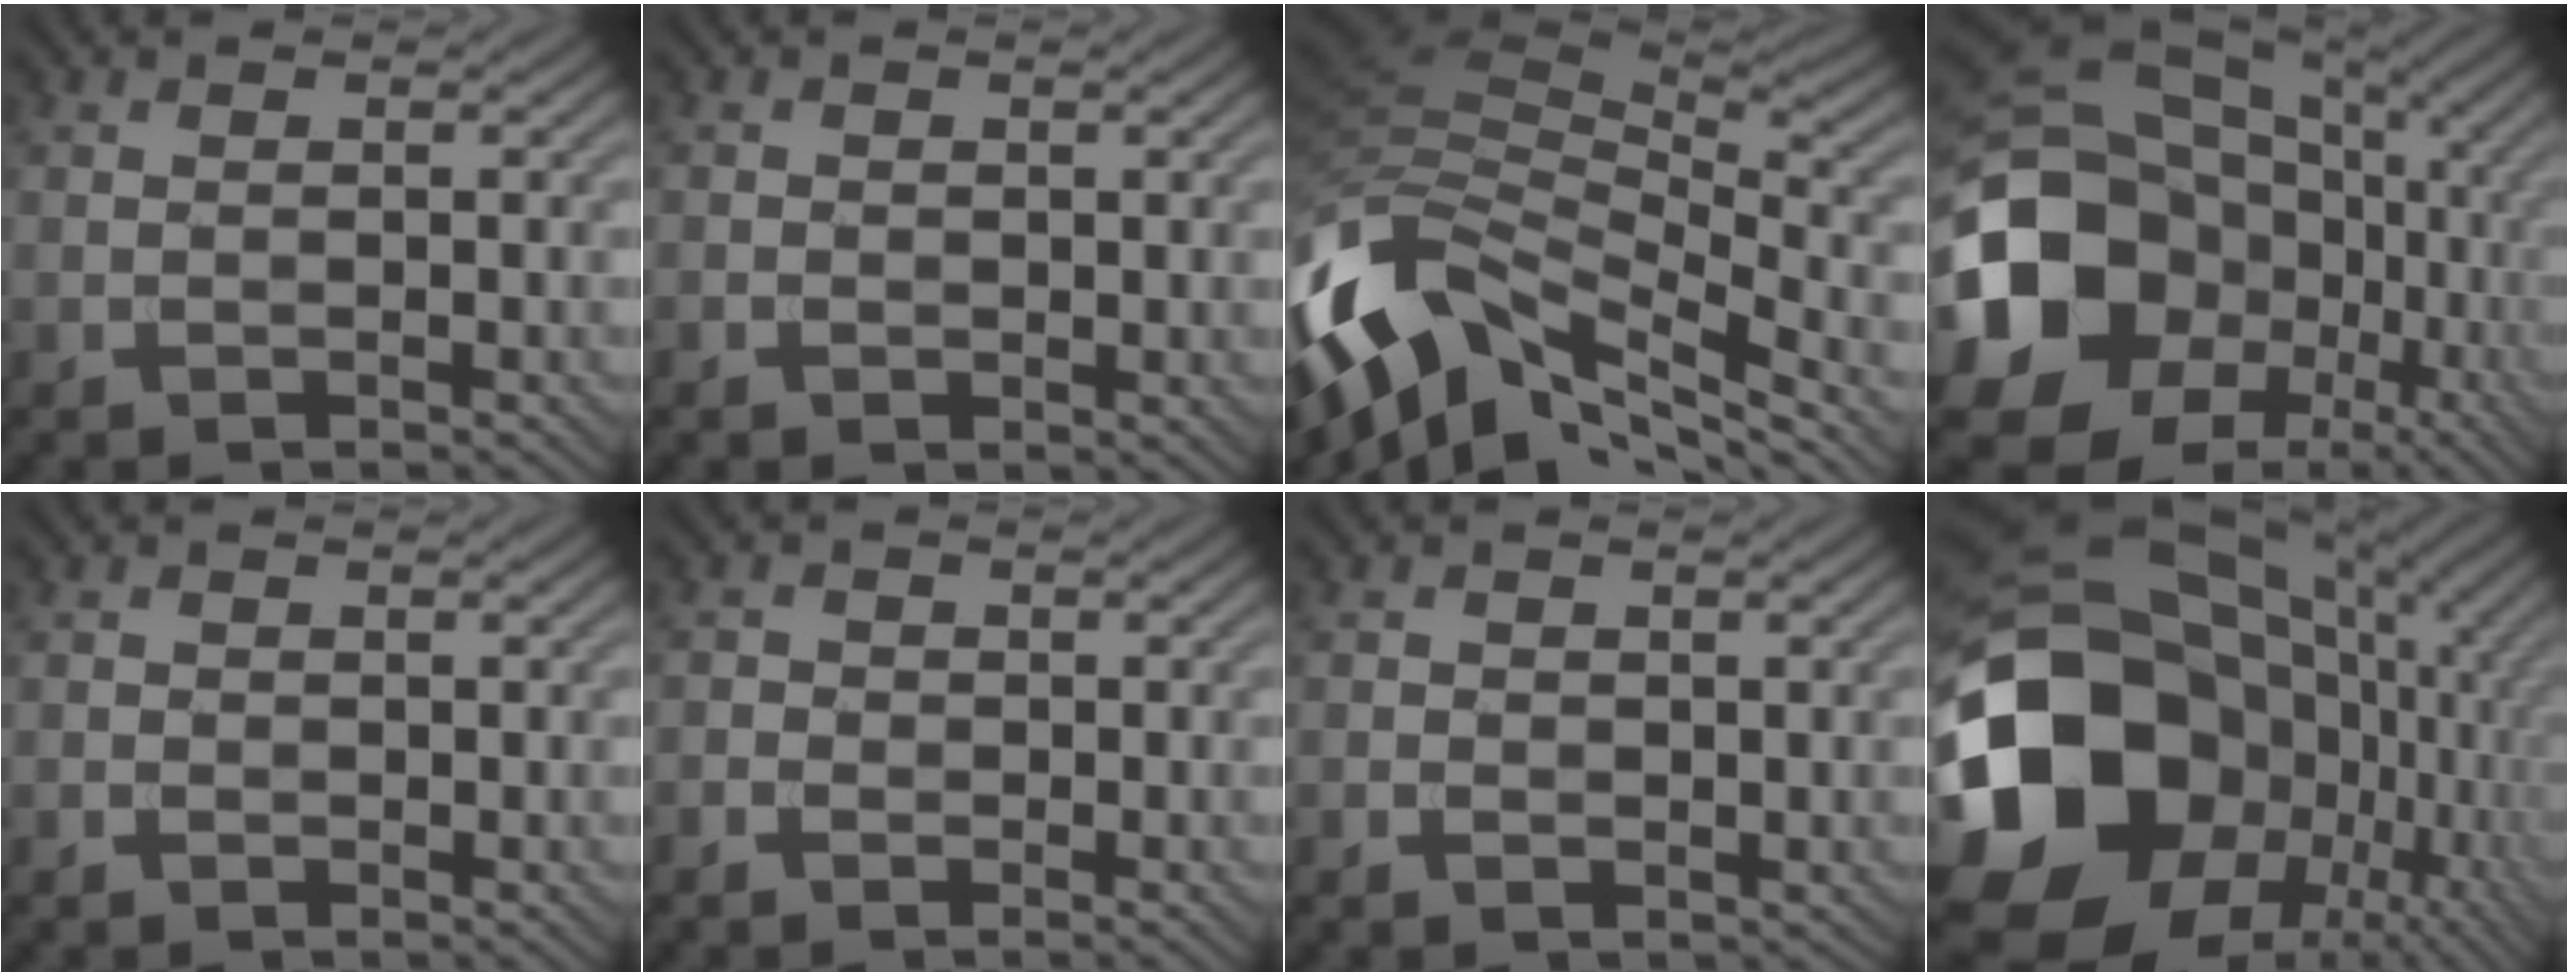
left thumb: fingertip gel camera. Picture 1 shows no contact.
{"total": 1.1, "force": [-0.1, 1.0, 0.4], "torque": [-0.009, -0.006, -0.004]}
{"total": 15.5, "force": [-7.4, 7.5, 11.3], "torque": [-0.274, -0.018, -0.132]}
{"total": 20.5, "force": [-3.7, 16.8, 11.2], "torque": [-0.279, -0.011, -0.059]}
{"total": 0.9, "force": [-0.3, 0.8, 0.2], "torque": [-0.006, -0.004, -0.008]}
{"total": 1.8, "force": [-0.9, 1.4, 0.4], "torque": [-0.008, 0.000, -0.023]}
{"total": 1.5, "force": [-0.3, 1.4, 0.4], "torque": [-0.009, -0.005, -0.007]}
{"total": 22.4, "force": [-3.4, 17.8, 13.2], "torque": [-0.321, -0.020, -0.039]}